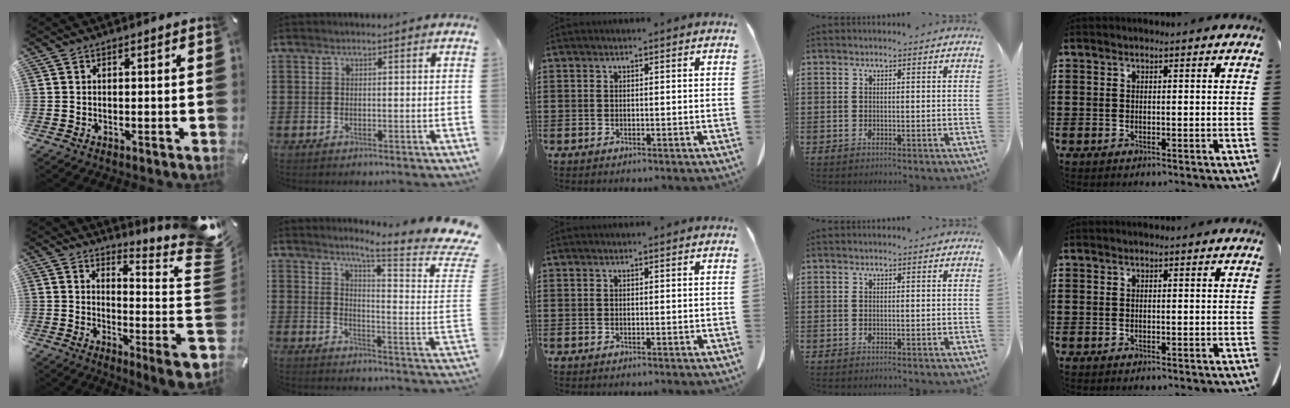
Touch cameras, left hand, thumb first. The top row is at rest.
{"thumb": {"total": 13.3, "force": [4.3, -1.2, 12.5], "torque": [-0.161, -0.096, 0.053]}, "index": {"total": 6.3, "force": [5.0, -0.8, 3.7], "torque": [-0.071, -0.054, 0.072]}}